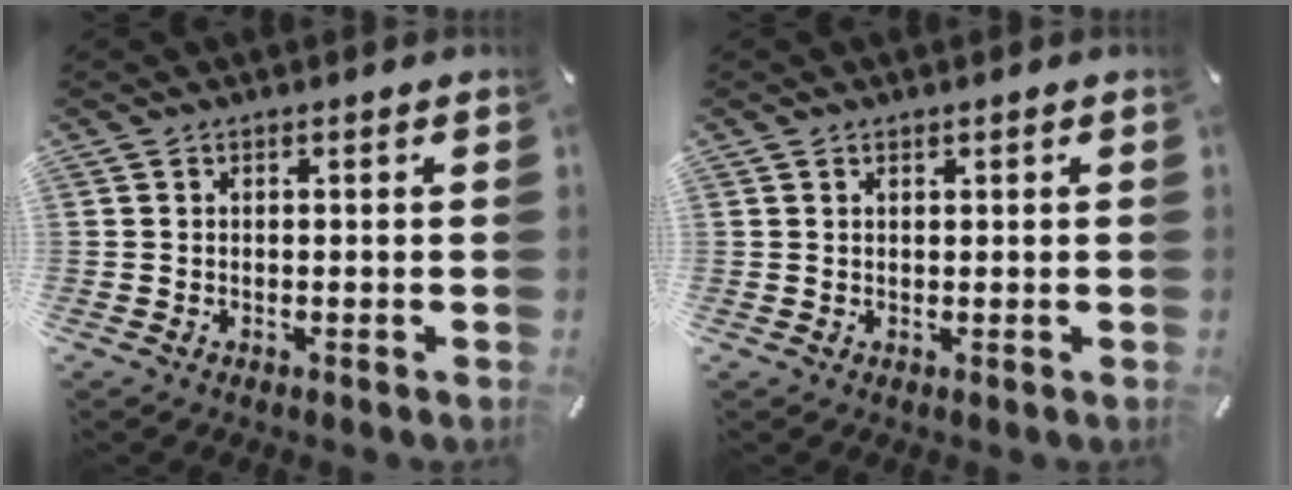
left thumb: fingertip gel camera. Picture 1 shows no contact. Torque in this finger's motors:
{"motor_torque": [-0.05, -0.36, -0.22, -0.02, -0.02]}